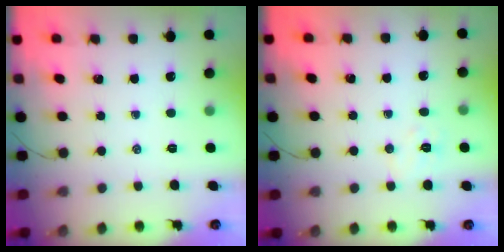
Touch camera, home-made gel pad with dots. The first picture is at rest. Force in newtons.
{"total": 5.5, "press": 5.4, "slide": 1.2}